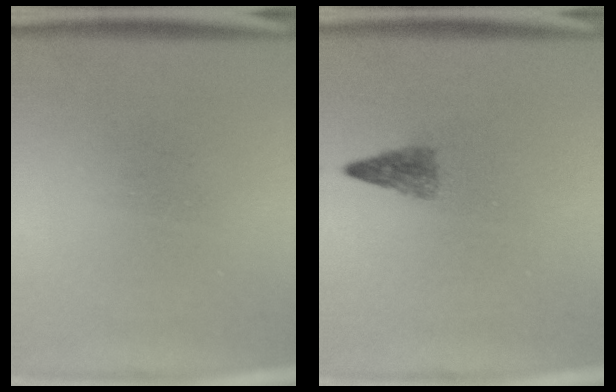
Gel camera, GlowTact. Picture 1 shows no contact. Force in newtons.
{"total": 2.2}